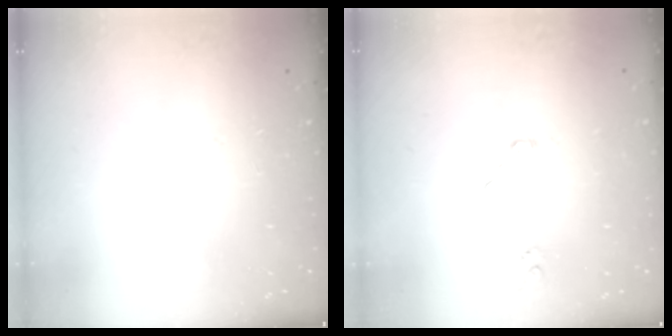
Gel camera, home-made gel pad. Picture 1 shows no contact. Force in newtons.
{"total": 4.9, "press": 4.8, "slide": 0.6}